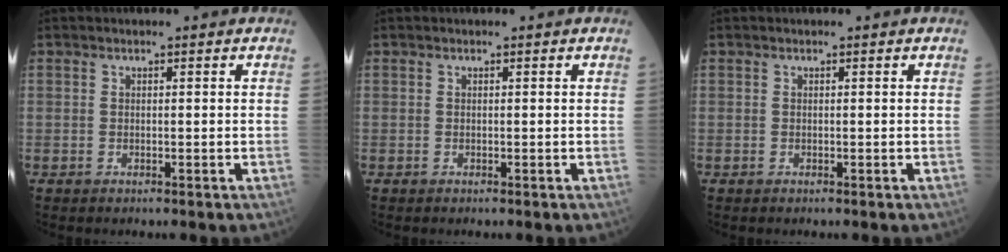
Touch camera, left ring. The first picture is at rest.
{"total": 0.0}
{"total": 0.0}